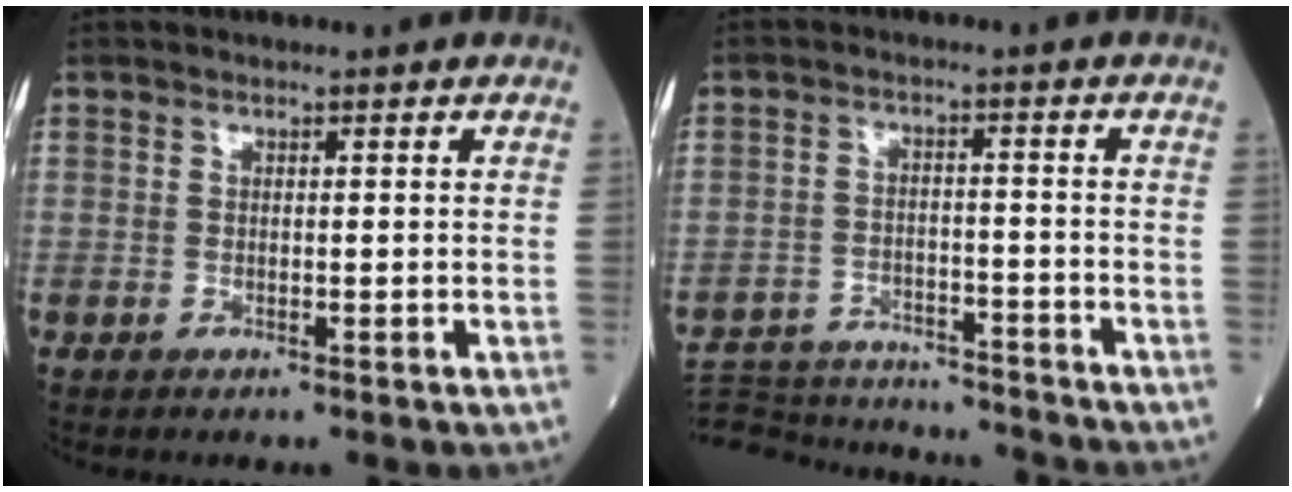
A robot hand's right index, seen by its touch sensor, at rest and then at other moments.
{"total": 17.2, "force": [-16.4, 2.9, 4.3], "torque": [-0.095, -0.002, -0.238]}